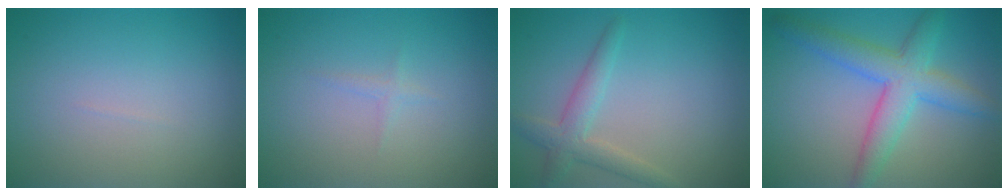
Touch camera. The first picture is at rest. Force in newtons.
{"total": 0.7, "press": 0.7, "slide": 0.1}
{"total": 2.8, "press": 2.8, "slide": 0.2}
{"total": 5.5, "press": 5.5, "slide": 0.1}